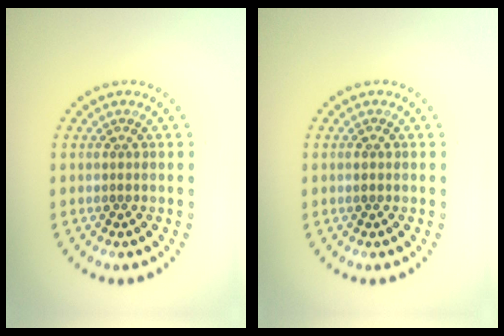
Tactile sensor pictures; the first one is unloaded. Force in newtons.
{"total": 0.8, "press": 0.8, "slide": 0.1}